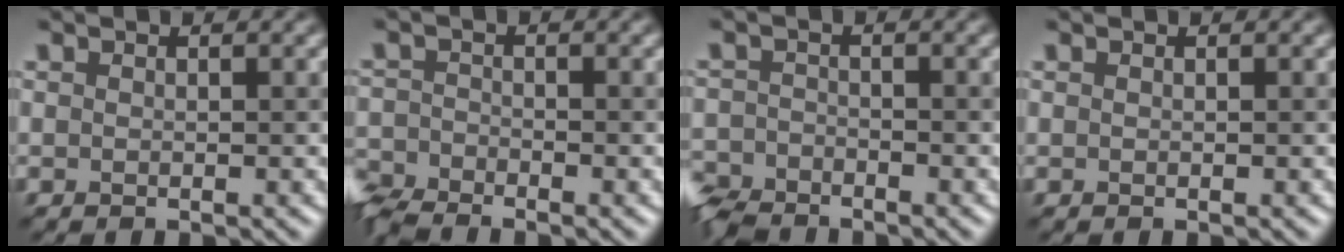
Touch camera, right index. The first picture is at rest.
{"total": 3.7, "force": [-3.4, 0.7, 1.2], "torque": [-0.036, -0.014, -0.080]}
{"total": 3.9, "force": [-3.5, 1.4, 1.0], "torque": [-0.024, -0.006, -0.082]}
{"total": 0.0}